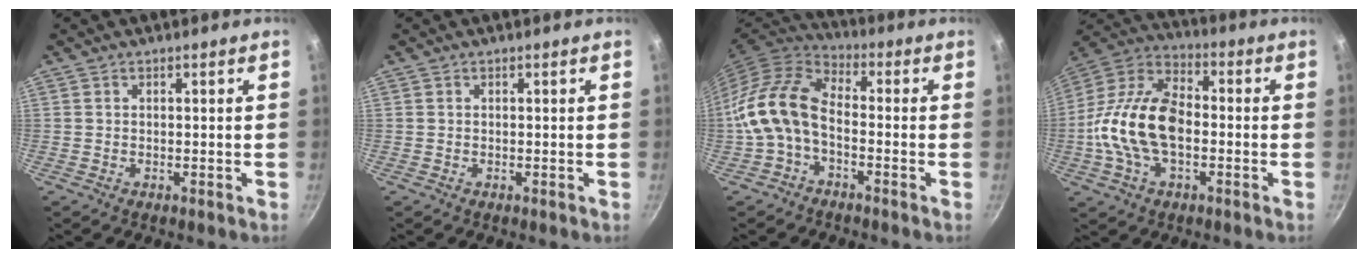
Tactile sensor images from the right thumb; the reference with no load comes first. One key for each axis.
{"total": 0.0}
{"total": 12.2, "fx": -2.8, "fy": 7.5, "fz": 9.2, "tx": -0.171, "ty": 0.042, "tz": -0.070}
{"total": 17.9, "fx": -2.3, "fy": 10.5, "fz": 14.4, "tx": -0.254, "ty": 0.038, "tz": -0.059}